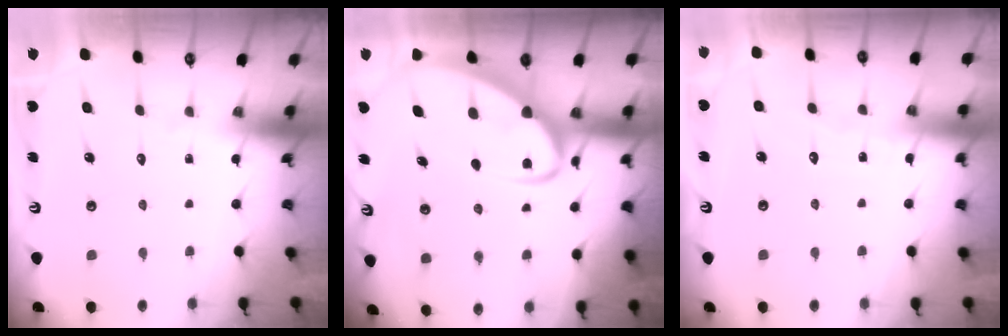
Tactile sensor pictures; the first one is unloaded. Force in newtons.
{"total": 8.0, "press": 8.0, "slide": 0.7}
{"total": 4.1, "press": 4.1, "slide": 0.5}